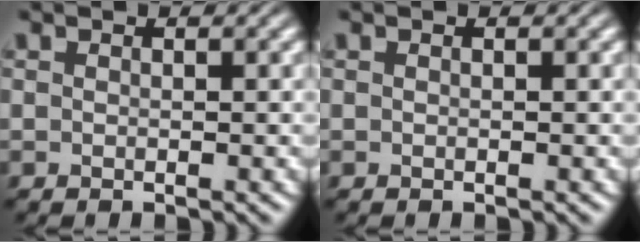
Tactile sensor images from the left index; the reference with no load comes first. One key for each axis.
{"total": 0.0}